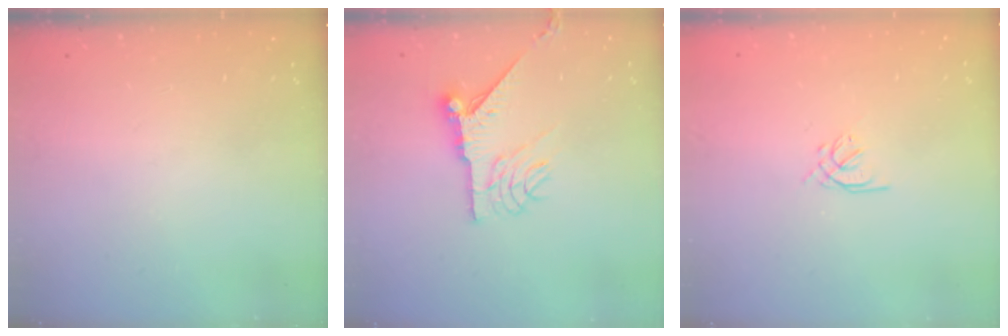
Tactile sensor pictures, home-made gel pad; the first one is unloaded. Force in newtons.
{"total": 10.2, "press": 10.2, "slide": 0.5}
{"total": 1.4, "press": 1.3, "slide": 0.5}